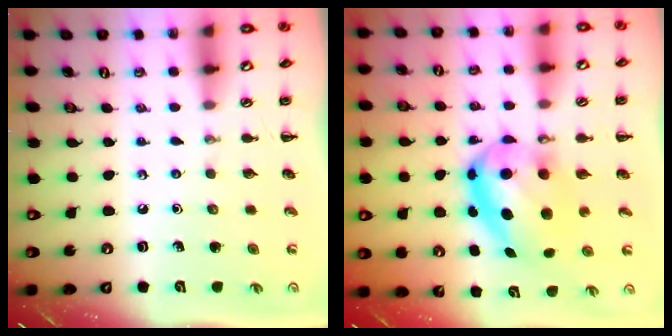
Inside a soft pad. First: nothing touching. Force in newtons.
{"total": 10.0, "press": 9.8, "slide": 2.2}